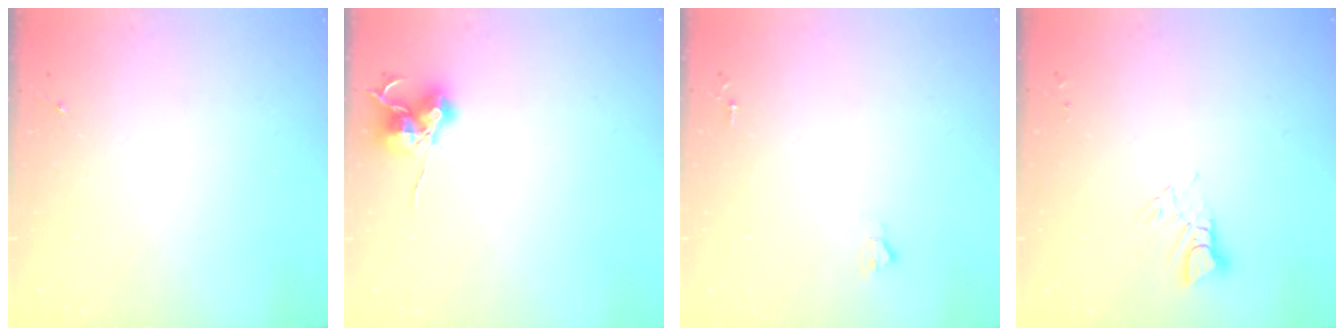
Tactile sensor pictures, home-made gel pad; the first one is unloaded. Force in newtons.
{"total": 10.9, "press": 10.8, "slide": 0.8}
{"total": 1.9, "press": 1.9, "slide": 0.2}
{"total": 3.8, "press": 3.7, "slide": 0.3}